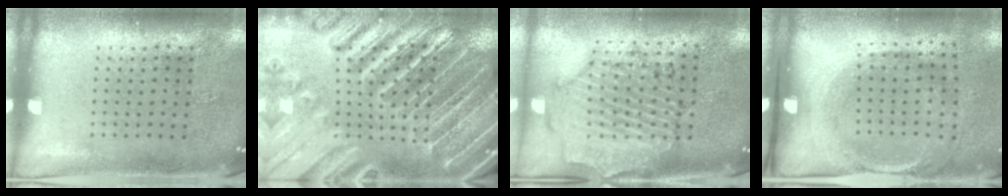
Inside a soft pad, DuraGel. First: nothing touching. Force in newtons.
{"total": 4.9, "press": 4.4, "slide": 2.2}
{"total": 1.6, "press": 1.6, "slide": 0.4}
{"total": 1.7, "press": 1.2, "slide": 1.1}